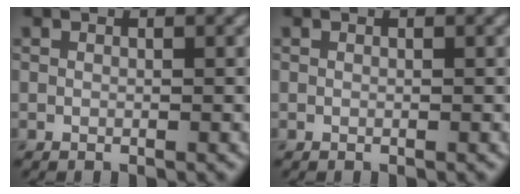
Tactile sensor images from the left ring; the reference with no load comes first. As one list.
[{"total": 0.0}]